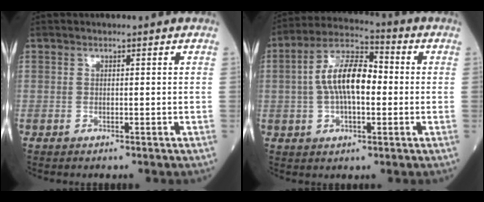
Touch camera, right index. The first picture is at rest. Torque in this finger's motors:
{"motor_torque": [1.21, 0.24, 0.68, 0.21]}